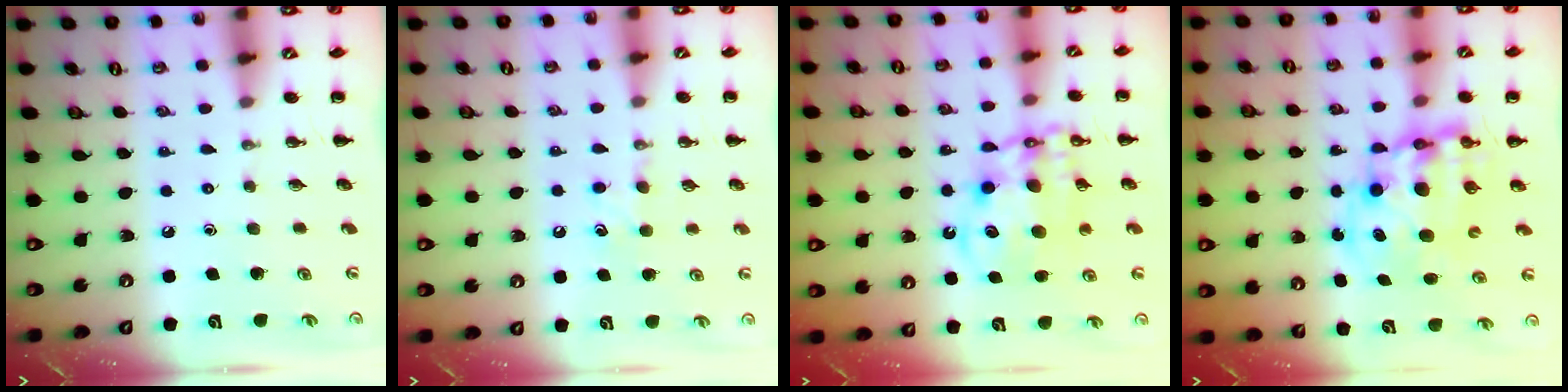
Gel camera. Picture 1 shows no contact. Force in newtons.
{"total": 6.2, "press": 6.0, "slide": 1.6}
{"total": 12.6, "press": 12.2, "slide": 3.3}
{"total": 12.0, "press": 11.5, "slide": 3.2}